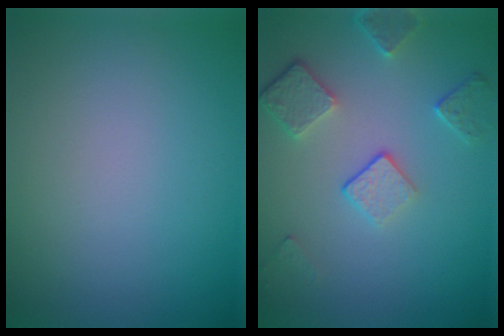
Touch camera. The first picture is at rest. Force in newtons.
{"total": 3.9, "press": 3.1, "slide": 2.4}